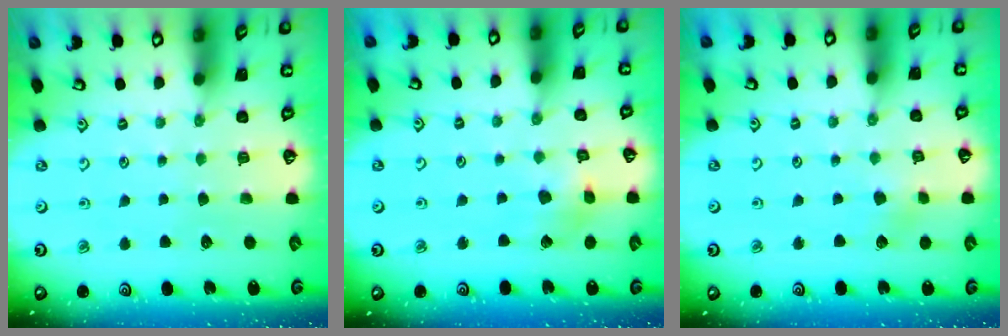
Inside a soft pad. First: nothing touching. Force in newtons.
{"total": 5.6, "press": 5.6, "slide": 0.6}
{"total": 2.6, "press": 2.6, "slide": 0.4}